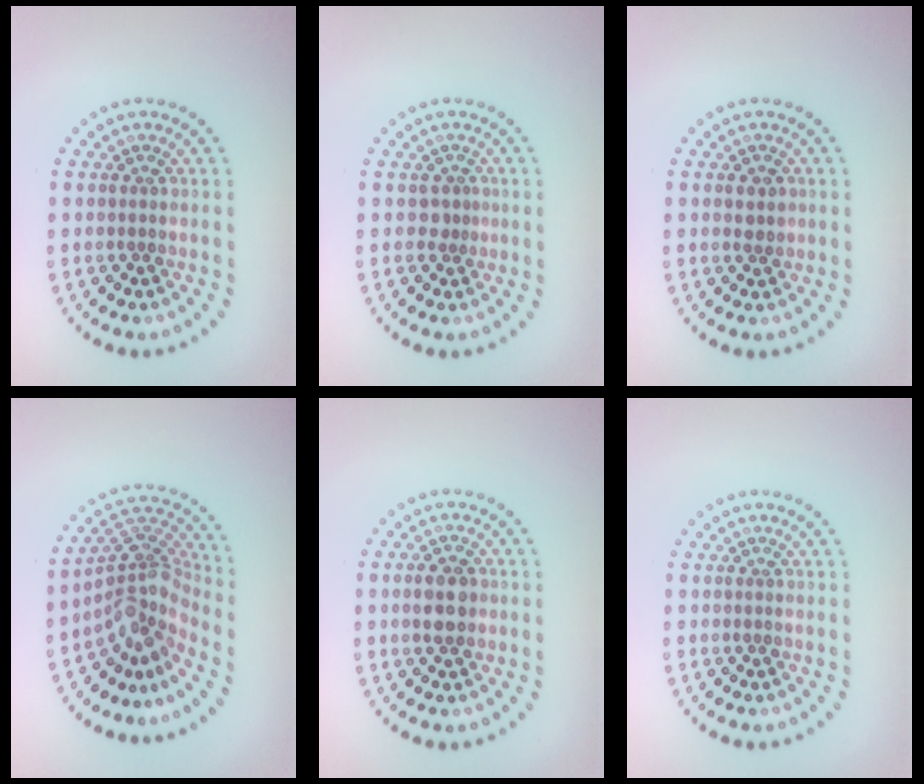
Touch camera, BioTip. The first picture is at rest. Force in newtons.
{"total": 1.0, "press": 0.6, "slide": 0.8}
{"total": 1.4, "press": 1.4, "slide": 0.3}
{"total": 4.6, "press": 3.0, "slide": 3.4}
{"total": 3.2, "press": 3.2, "slide": 0.2}
{"total": 0.0}